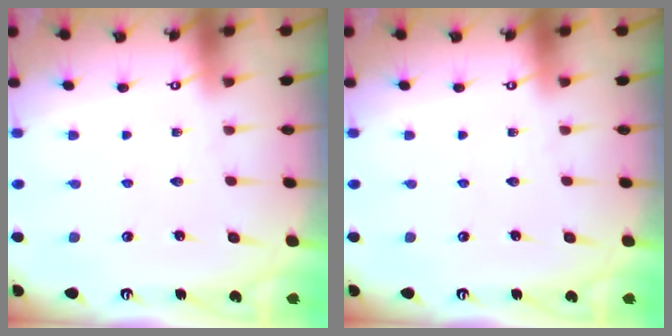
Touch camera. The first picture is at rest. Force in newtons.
{"total": 0.0}